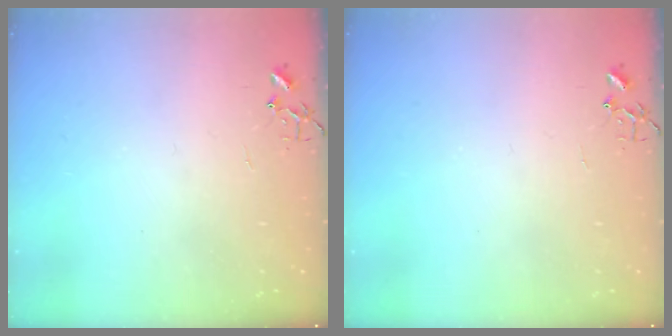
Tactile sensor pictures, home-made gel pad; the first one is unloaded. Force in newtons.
{"total": 0.0}